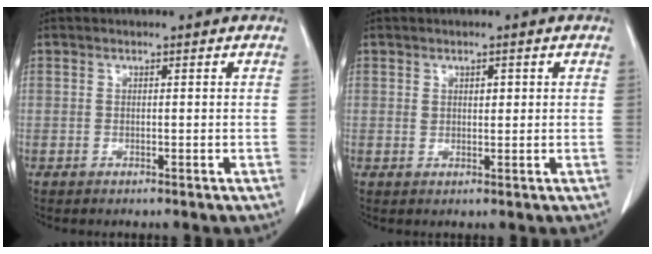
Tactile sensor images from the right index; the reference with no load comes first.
{"total": 1.8, "force": [0.7, 0.9, 1.4], "torque": [-0.019, 0.001, 0.012]}